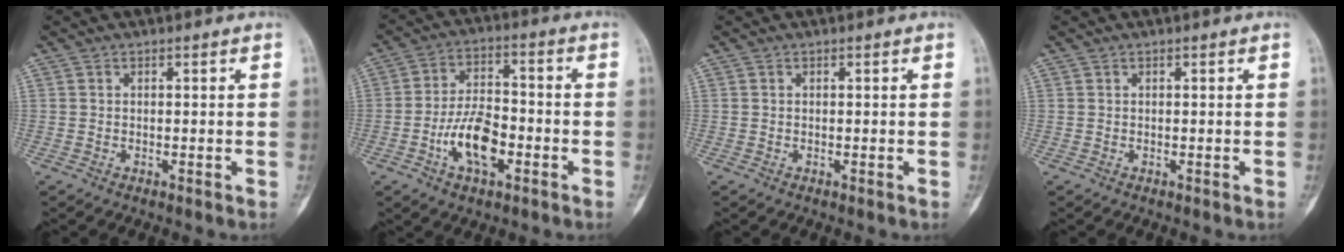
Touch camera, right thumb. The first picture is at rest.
{"total": 11.0, "force": [-3.8, 5.6, 8.7], "torque": [-0.148, 0.028, -0.070]}
{"total": 0.0}
{"total": 0.0}